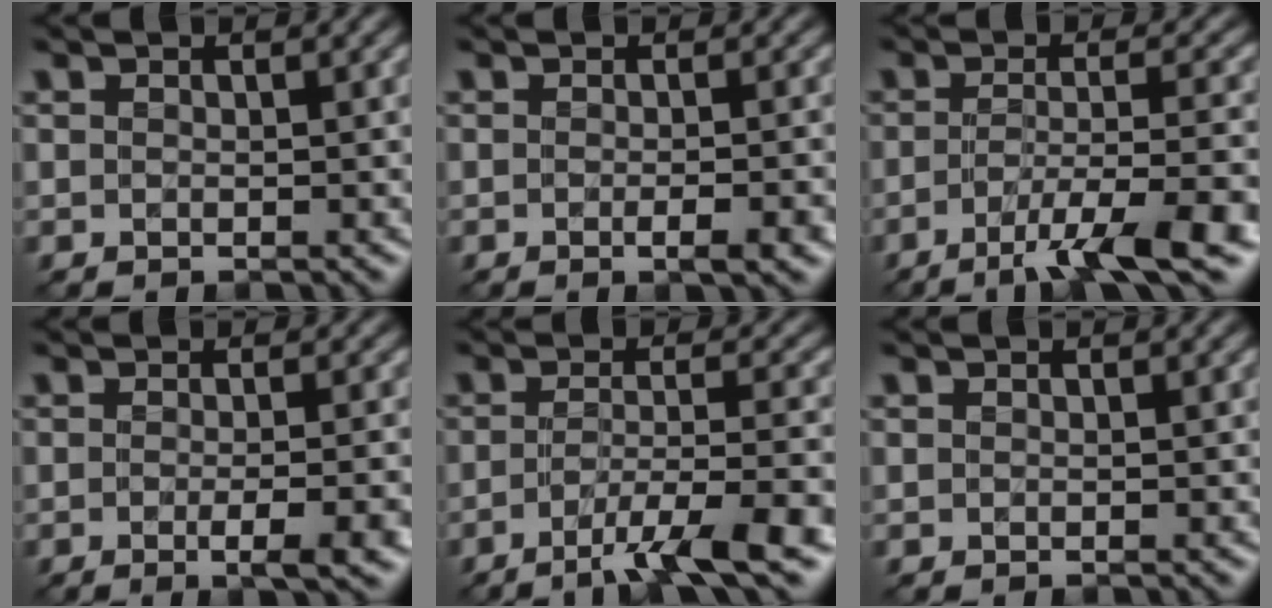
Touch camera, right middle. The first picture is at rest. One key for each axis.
{"total": 3.1, "fx": -1.0, "fy": 0.8, "fz": 2.8, "tx": -0.034, "ty": -0.003, "tz": -0.013}
{"total": 8.0, "fx": -4.1, "fy": 1.5, "fz": 6.7, "tx": -0.098, "ty": 0.000, "tz": -0.069}
{"total": 4.9, "fx": -1.4, "fy": 1.4, "fz": 4.5, "tx": -0.055, "ty": -0.006, "tz": -0.015}
{"total": 7.2, "fx": -3.9, "fy": 1.2, "fz": 5.9, "tx": -0.087, "ty": 0.001, "tz": -0.067}
{"total": 0.0}